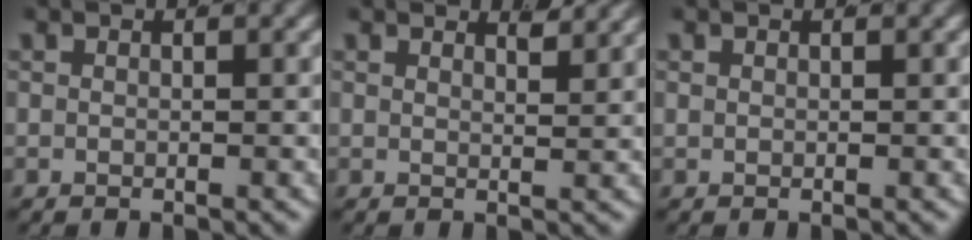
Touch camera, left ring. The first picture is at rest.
{"total": 1.9, "force": [1.8, -0.2, 0.6], "torque": [0.000, -0.008, 0.031]}
{"total": 0.0}